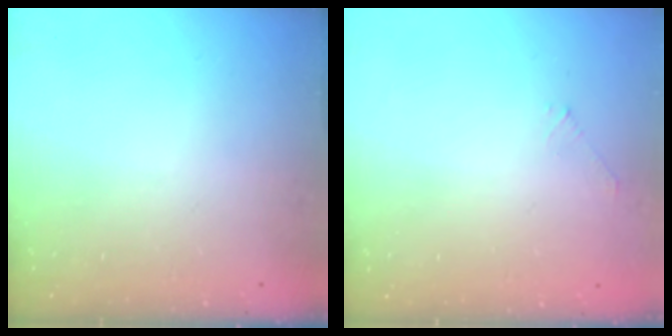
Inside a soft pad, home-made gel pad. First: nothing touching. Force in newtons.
{"total": 0.0}